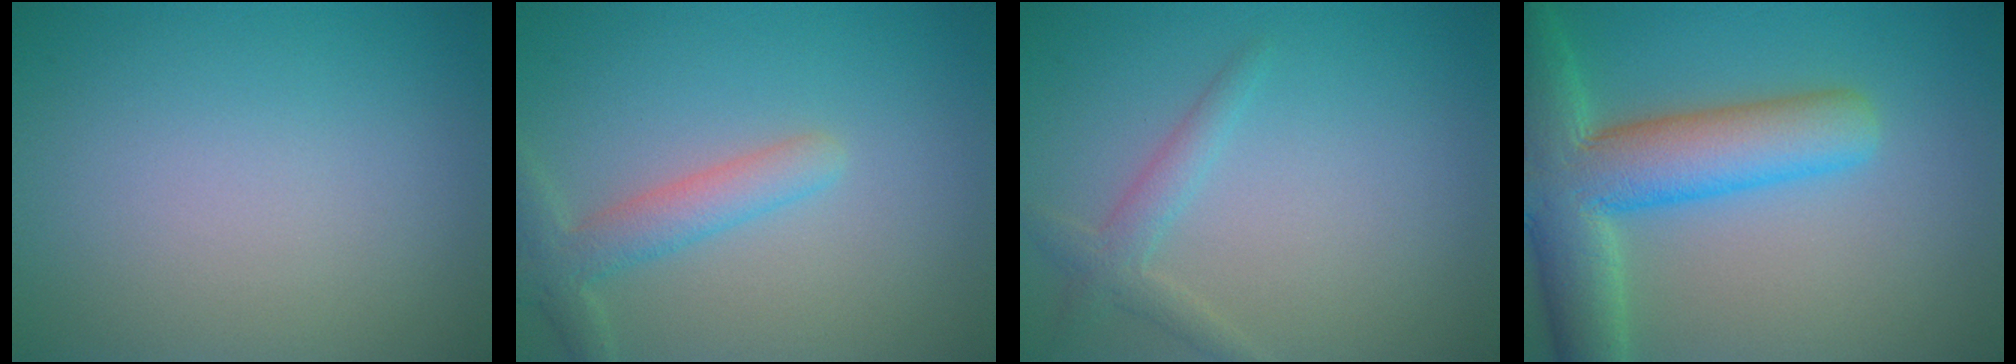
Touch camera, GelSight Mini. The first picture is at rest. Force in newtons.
{"total": 3.0, "press": 3.0, "slide": 0.2}
{"total": 2.0, "press": 2.0, "slide": 0.1}
{"total": 9.6, "press": 9.6, "slide": 0.8}